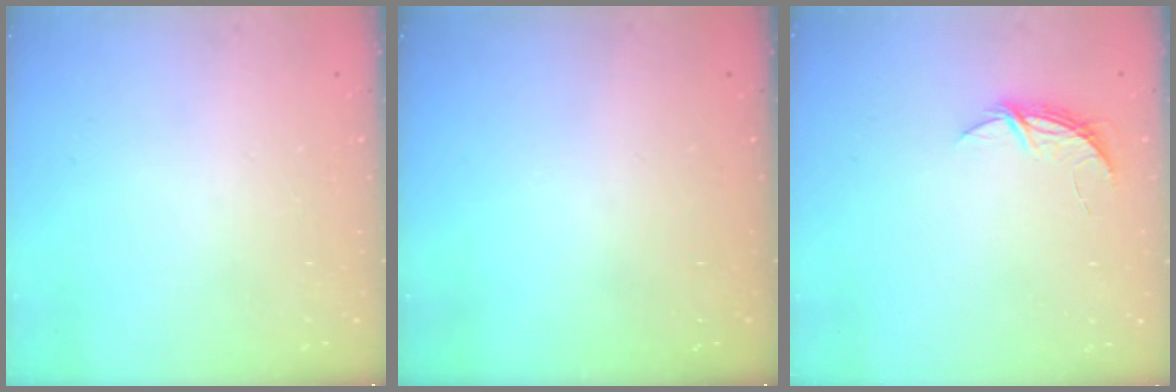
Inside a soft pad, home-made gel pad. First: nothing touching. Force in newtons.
{"total": 0.0}
{"total": 5.0, "press": 5.0, "slide": 0.4}